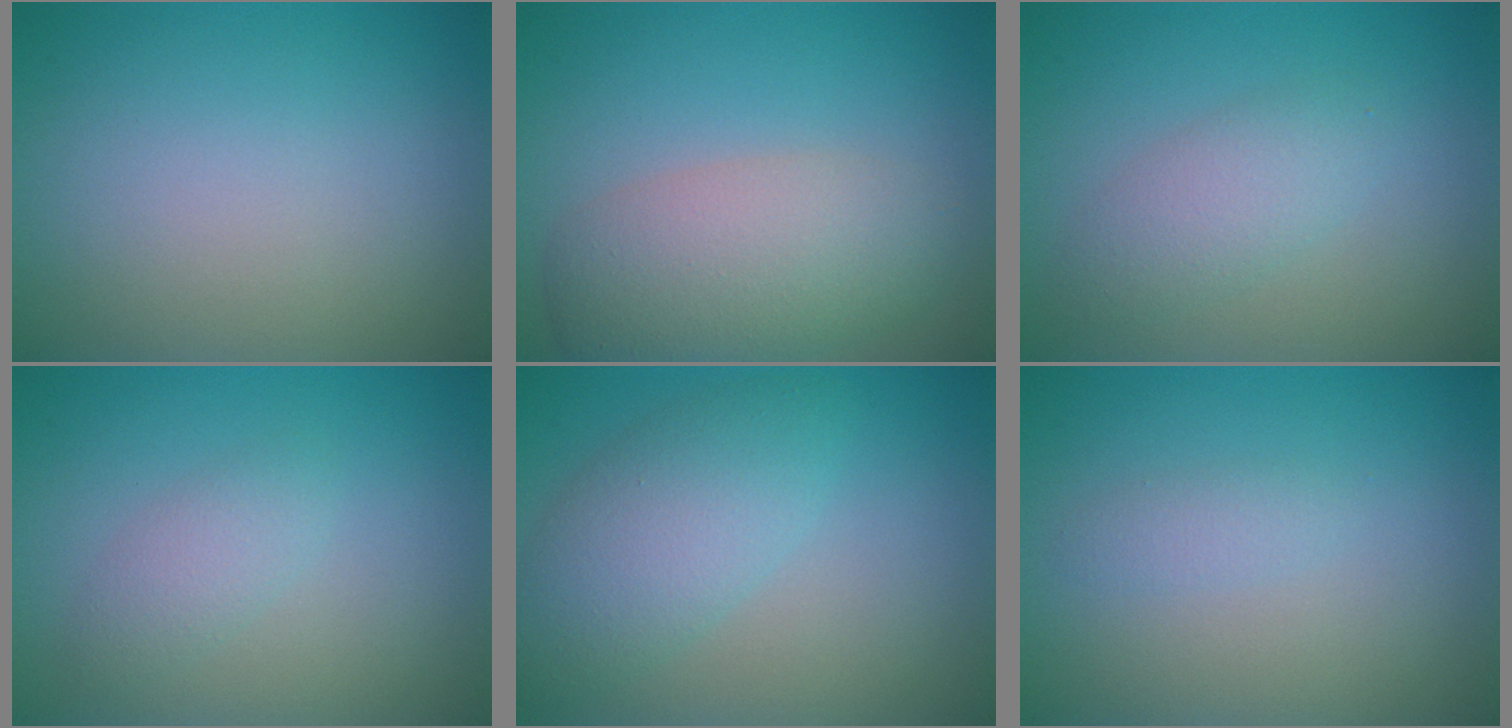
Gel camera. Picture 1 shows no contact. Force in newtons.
{"total": 5.7, "press": 5.7, "slide": 0.2}
{"total": 2.7, "press": 2.7, "slide": 0.0}
{"total": 1.7, "press": 1.7, "slide": 0.1}
{"total": 4.7, "press": 4.7, "slide": 0.2}
{"total": 0.9, "press": 0.9, "slide": 0.0}